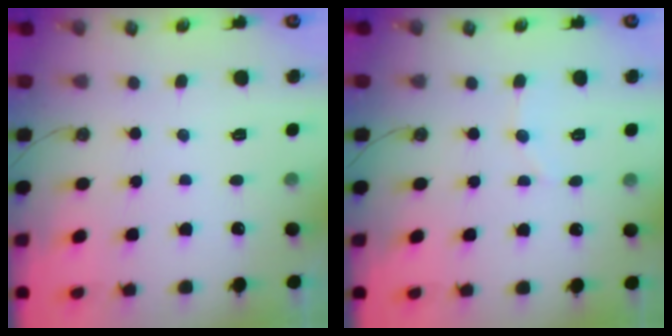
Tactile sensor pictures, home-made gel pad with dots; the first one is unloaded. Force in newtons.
{"total": 5.6, "press": 5.6, "slide": 0.6}